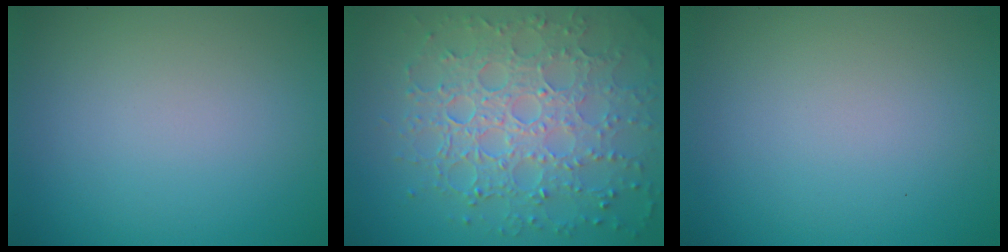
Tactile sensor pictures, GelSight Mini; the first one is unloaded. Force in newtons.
{"total": 8.0, "press": 5.6, "slide": 5.6}
{"total": 0.0}